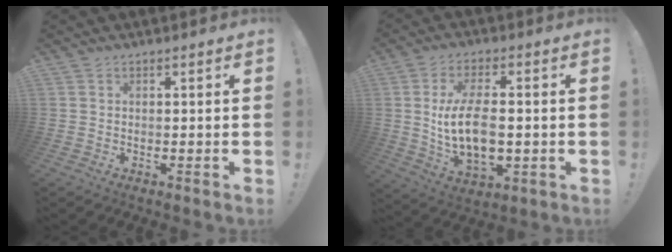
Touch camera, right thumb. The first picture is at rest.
{"total": 13.6, "force": [-0.1, 6.9, 11.7], "torque": [-0.219, -0.010, -0.005]}